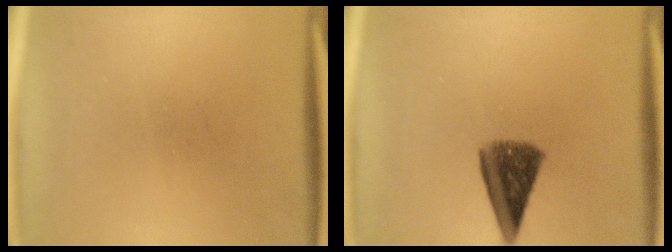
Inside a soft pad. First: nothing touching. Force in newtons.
{"total": 8.1}